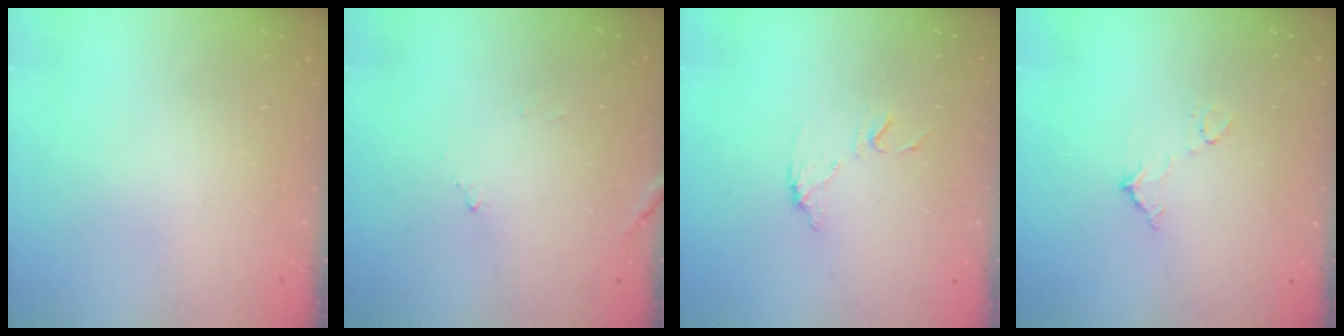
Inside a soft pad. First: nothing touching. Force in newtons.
{"total": 10.0, "press": 10.0, "slide": 0.6}
{"total": 7.8, "press": 7.8, "slide": 0.4}
{"total": 6.3, "press": 6.3, "slide": 0.4}